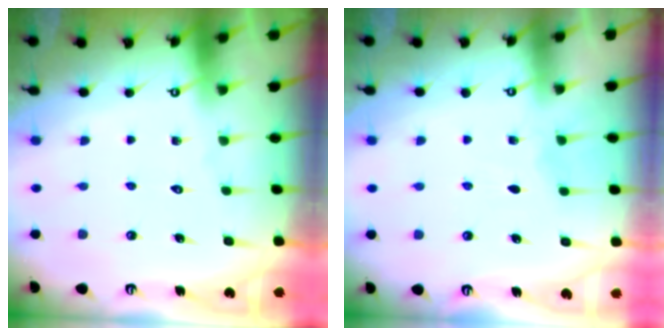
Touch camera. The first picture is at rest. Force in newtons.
{"total": 2.2, "press": 2.2, "slide": 0.3}